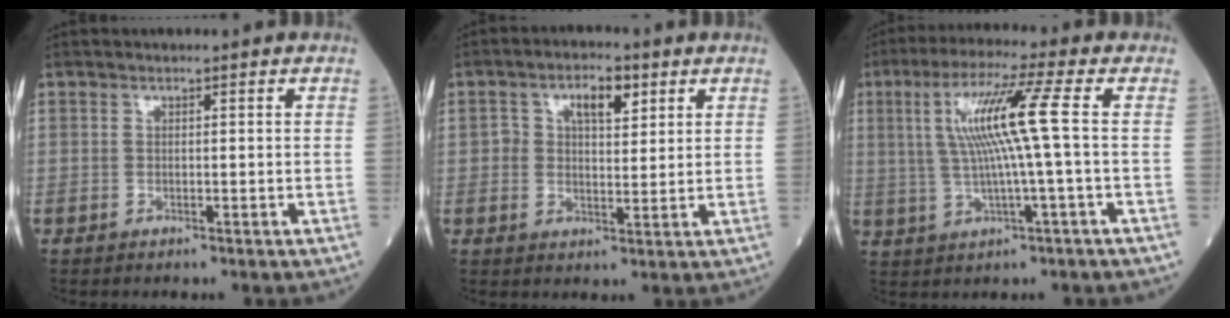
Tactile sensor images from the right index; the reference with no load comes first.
{"total": 5.5, "force": [2.2, 2.7, 4.2], "torque": [-0.069, 0.016, 0.037]}
{"total": 10.1, "force": [1.4, -1.0, 10.0], "torque": [-0.195, 0.013, 0.027]}